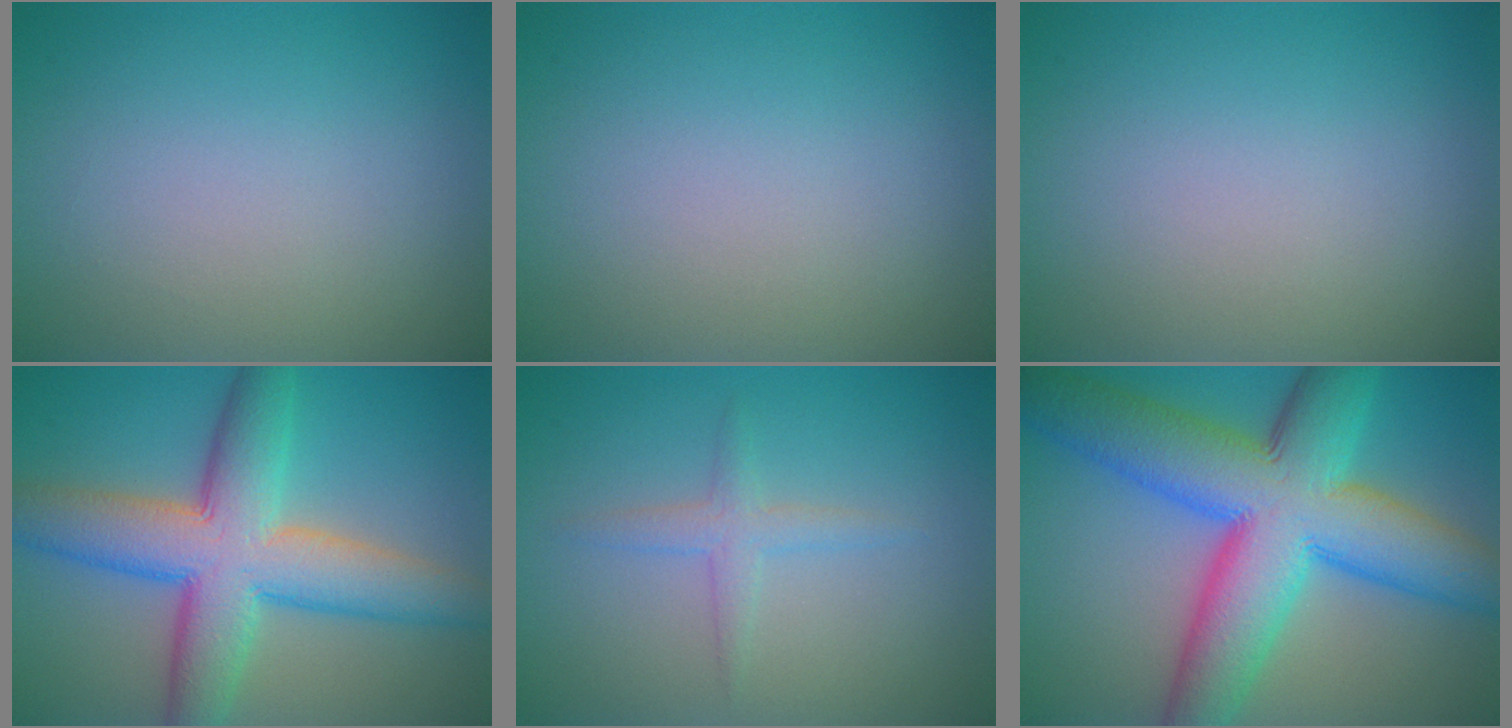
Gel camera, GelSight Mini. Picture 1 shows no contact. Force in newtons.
{"total": 0.0}
{"total": 0.0}
{"total": 9.8, "press": 9.8, "slide": 0.4}
{"total": 1.7, "press": 1.7, "slide": 0.1}
{"total": 13.6, "press": 13.6, "slide": 0.2}